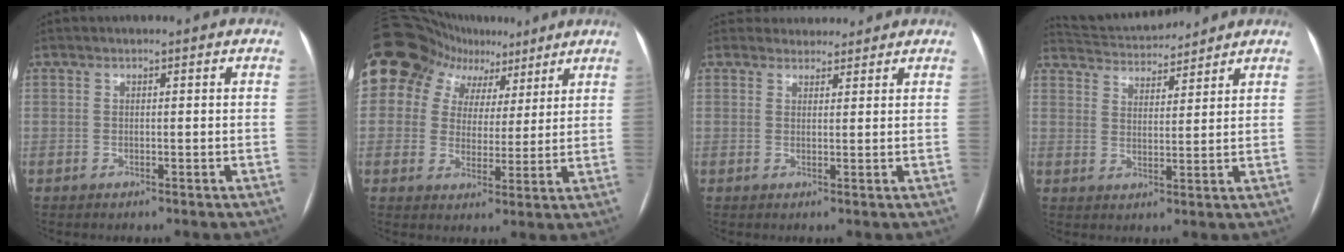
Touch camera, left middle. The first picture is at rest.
{"total": 13.1, "force": [8.2, 9.4, 3.8], "torque": [-0.070, 0.049, 0.124]}
{"total": 3.9, "force": [3.6, 1.5, -0.2], "torque": [0.009, 0.018, 0.047]}
{"total": 9.3, "force": [9.1, 1.0, 1.7], "torque": [-0.041, 0.022, 0.149]}